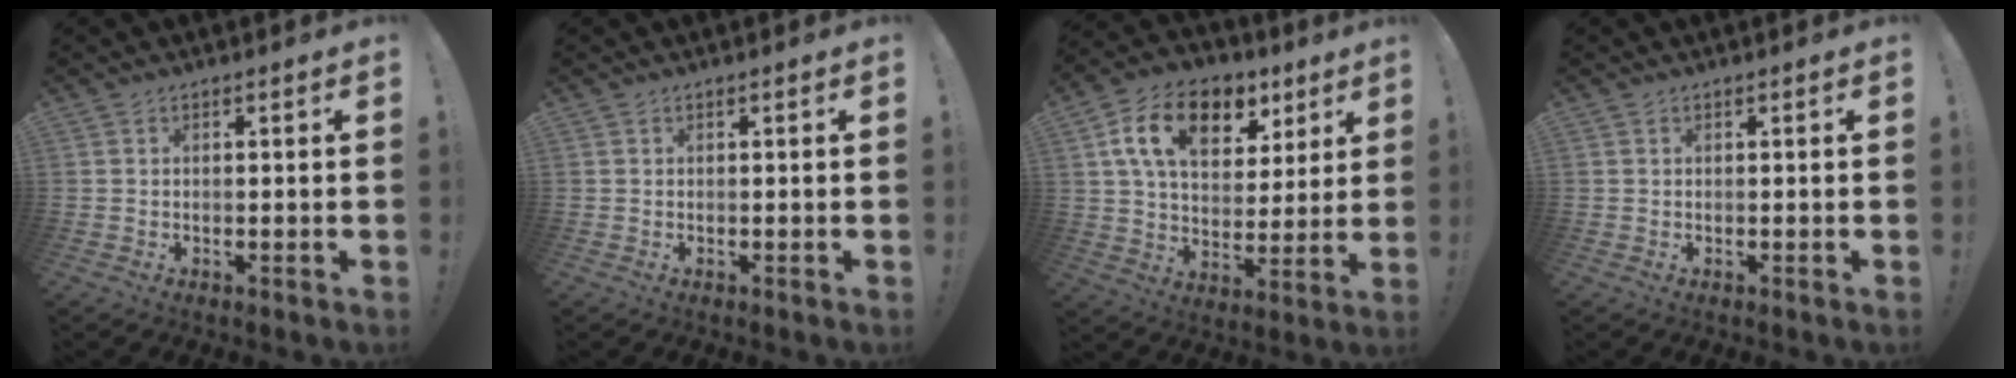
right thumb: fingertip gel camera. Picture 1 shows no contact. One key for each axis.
{"total": 0.0}
{"total": 17.4, "fx": 8.0, "fy": 11.3, "fz": 10.6, "tx": -0.174, "ty": -0.025, "tz": 0.145}
{"total": 0.0}